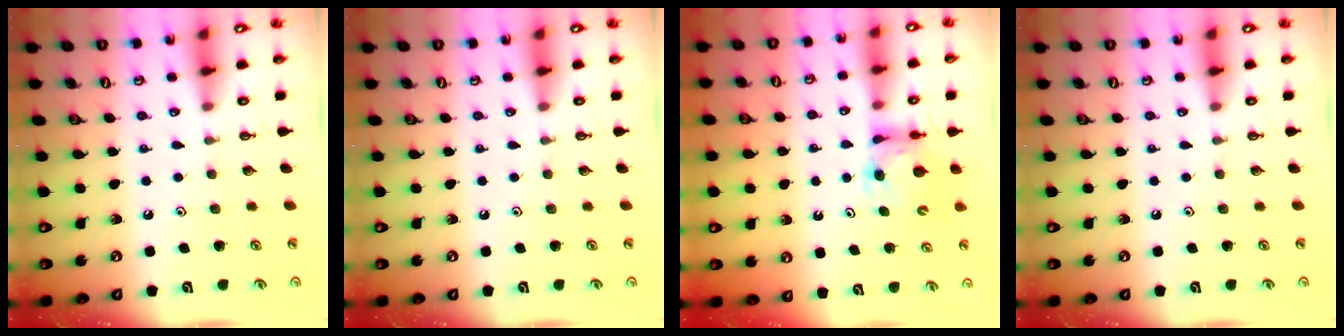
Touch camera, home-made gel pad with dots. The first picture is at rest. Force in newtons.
{"total": 0.0}
{"total": 5.7, "press": 5.7, "slide": 0.2}
{"total": 0.0}